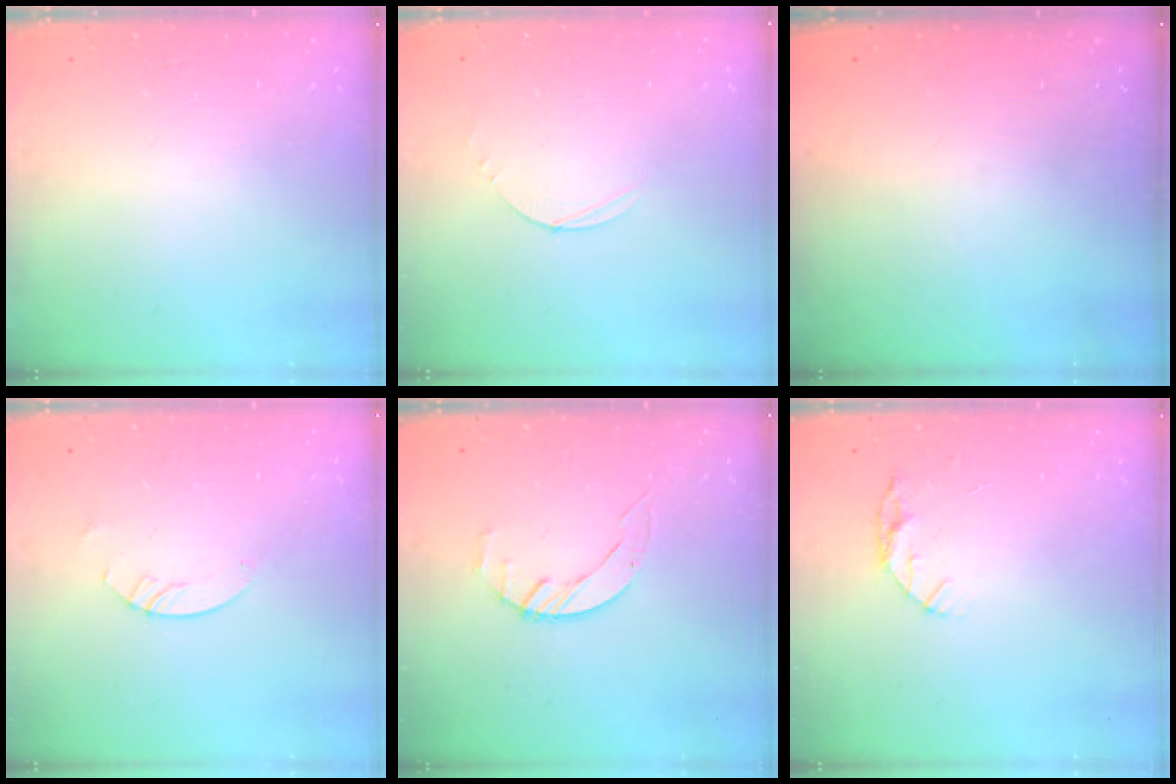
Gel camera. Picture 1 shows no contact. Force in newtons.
{"total": 2.8, "press": 2.8, "slide": 0.3}
{"total": 0.0}
{"total": 3.0, "press": 2.9, "slide": 0.3}
{"total": 2.0, "press": 2.0, "slide": 0.3}
{"total": 5.1, "press": 5.1, "slide": 0.5}